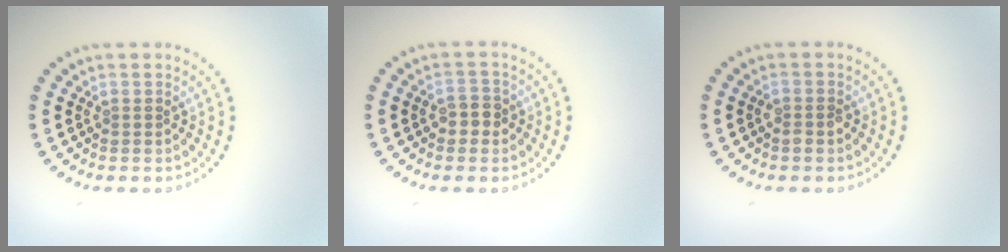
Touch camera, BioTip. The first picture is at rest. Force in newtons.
{"total": 1.9, "press": 1.8, "slide": 0.6}
{"total": 1.1, "press": 1.1, "slide": 0.2}